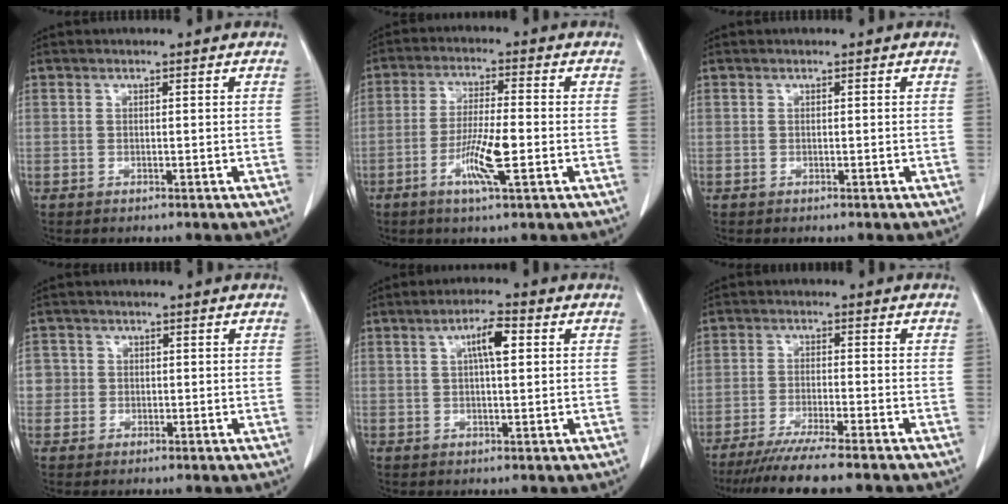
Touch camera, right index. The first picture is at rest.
{"total": 7.7, "force": [-2.6, 0.4, 7.3], "torque": [-0.139, -0.009, -0.050]}
{"total": 0.0}
{"total": 2.9, "force": [0.2, 2.9, 0.0], "torque": [0.017, 0.008, 0.002]}
{"total": 4.9, "force": [1.4, 0.9, 4.6], "torque": [-0.084, 0.009, 0.024]}
{"total": 10.3, "force": [-8.6, -0.4, 5.6], "torque": [-0.074, -0.028, -0.135]}